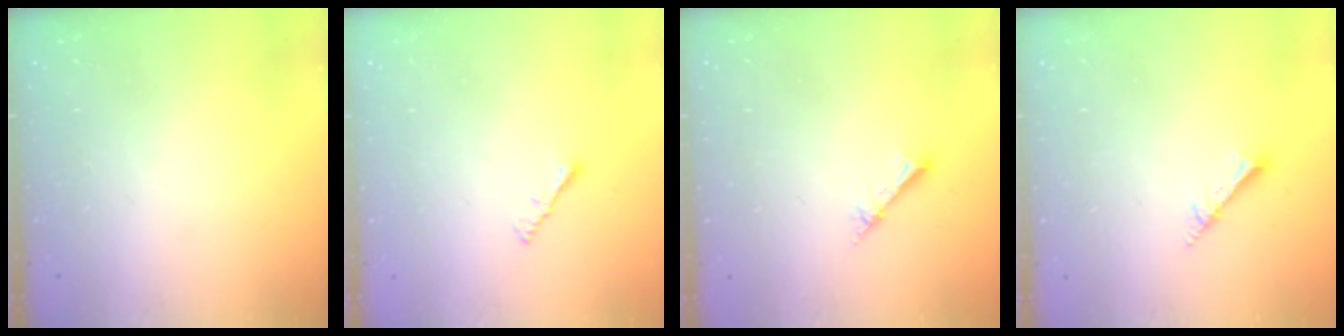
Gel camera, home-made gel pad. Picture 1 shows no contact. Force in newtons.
{"total": 1.3, "press": 1.3, "slide": 0.4}
{"total": 2.4, "press": 2.4, "slide": 0.3}
{"total": 2.0, "press": 2.0, "slide": 0.1}